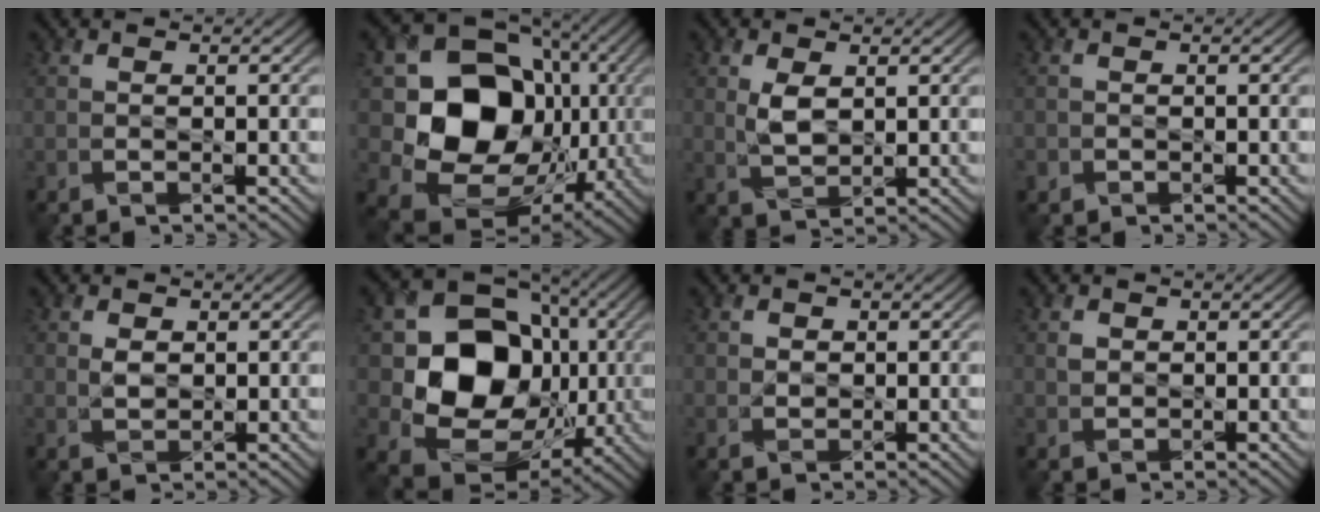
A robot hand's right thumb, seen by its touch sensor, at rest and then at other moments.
{"total": 16.6, "force": [0.5, 13.7, 9.4], "torque": [-0.174, -0.038, 0.013]}
{"total": 3.6, "force": [1.0, 2.0, 2.8], "torque": [-0.066, -0.004, 0.024]}
{"total": 0.8, "force": [-0.5, 0.7, 0.1], "torque": [-0.001, -0.005, -0.012]}
{"total": 1.9, "force": [0.6, 1.3, 1.2], "torque": [-0.029, -0.002, 0.013]}
{"total": 14.9, "force": [0.3, 12.2, 8.5], "torque": [-0.145, -0.022, 0.000]}
{"total": 1.3, "force": [0.4, 1.1, 0.5], "torque": [-0.012, -0.003, 0.006]}
{"total": 1.2, "force": [0.5, 1.0, 0.4], "torque": [-0.010, -0.002, 0.010]}